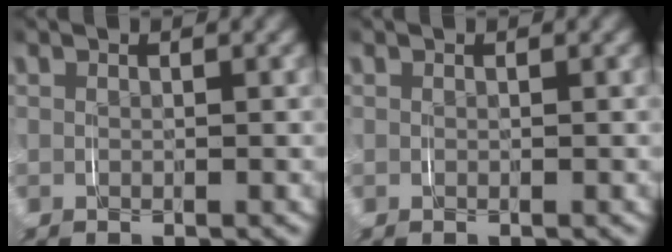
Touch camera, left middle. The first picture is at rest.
{"total": 0.0}